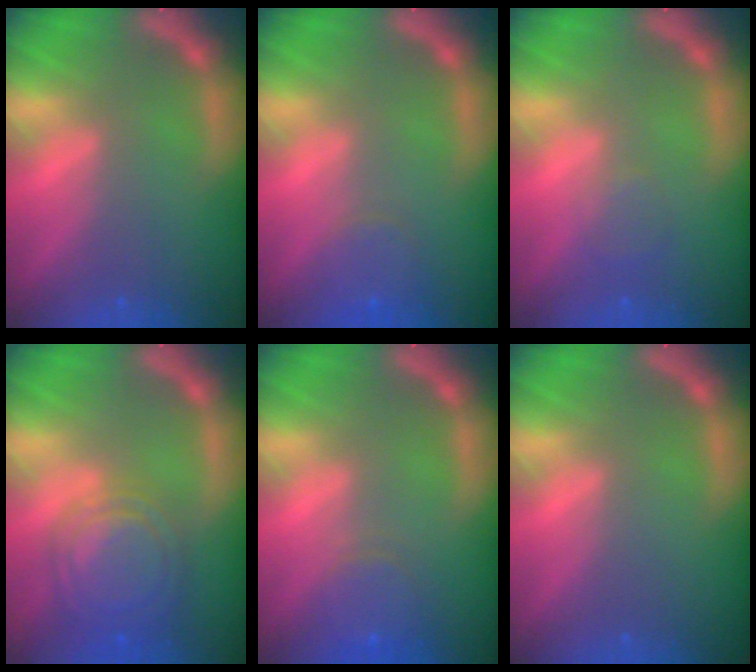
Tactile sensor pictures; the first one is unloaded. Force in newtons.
{"total": 2.4}
{"total": 1.5}
{"total": 8.0}
{"total": 3.5}
{"total": 0.0}